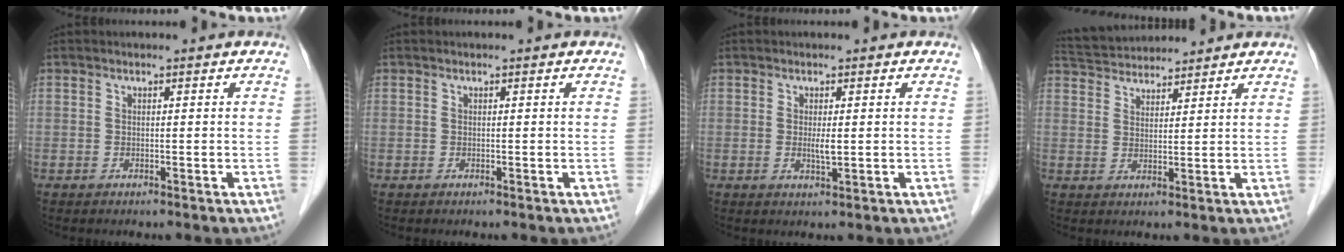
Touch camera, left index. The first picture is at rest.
{"total": 0.0}
{"total": 1.6, "force": [0.0, 0.2, 1.6], "torque": [-0.033, -0.007, 0.002]}
{"total": 8.9, "force": [8.5, 1.4, 1.9], "torque": [-0.040, 0.032, 0.142]}